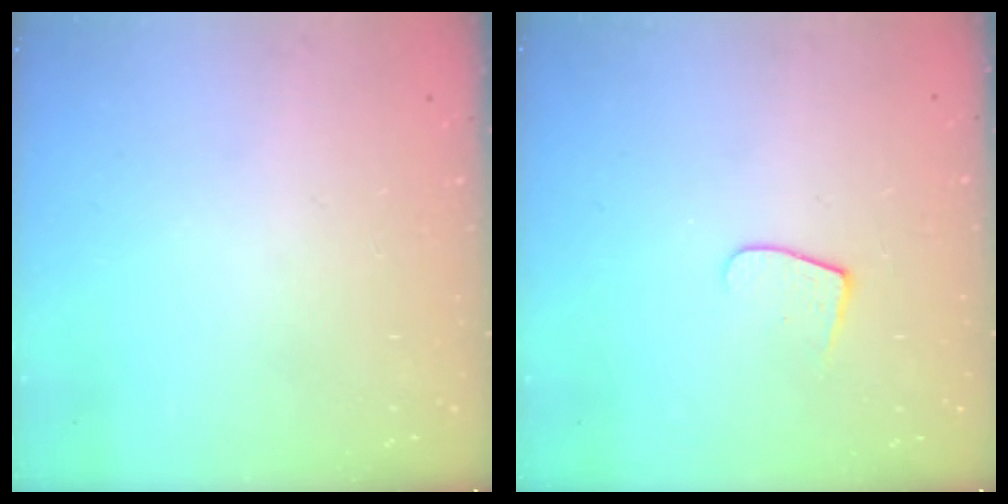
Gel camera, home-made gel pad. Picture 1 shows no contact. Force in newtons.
{"total": 5.8, "press": 5.8, "slide": 0.7}